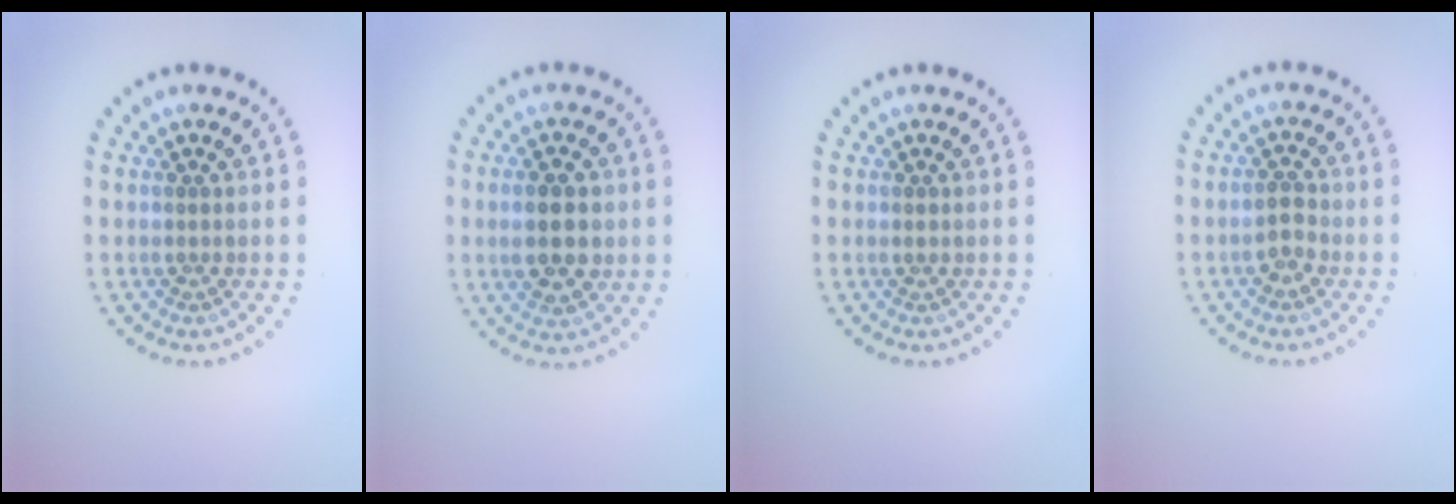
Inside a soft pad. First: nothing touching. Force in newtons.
{"total": 4.4, "press": 4.4, "slide": 0.1}
{"total": 0.7, "press": 0.7, "slide": 0.1}
{"total": 1.7, "press": 1.7, "slide": 0.3}